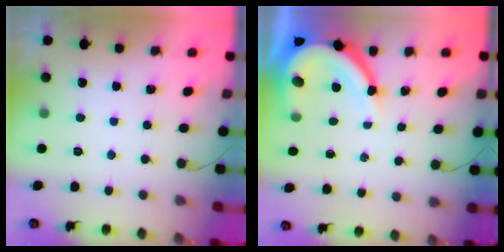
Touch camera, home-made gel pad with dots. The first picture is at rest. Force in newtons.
{"total": 11.1, "press": 11.1, "slide": 1.3}